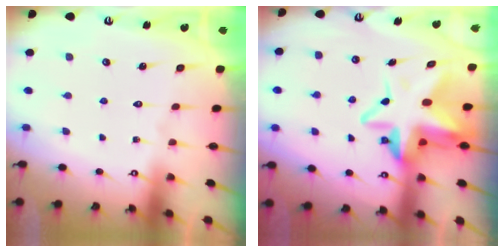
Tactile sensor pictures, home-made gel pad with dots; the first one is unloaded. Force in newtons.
{"total": 11.4, "press": 11.3, "slide": 1.6}